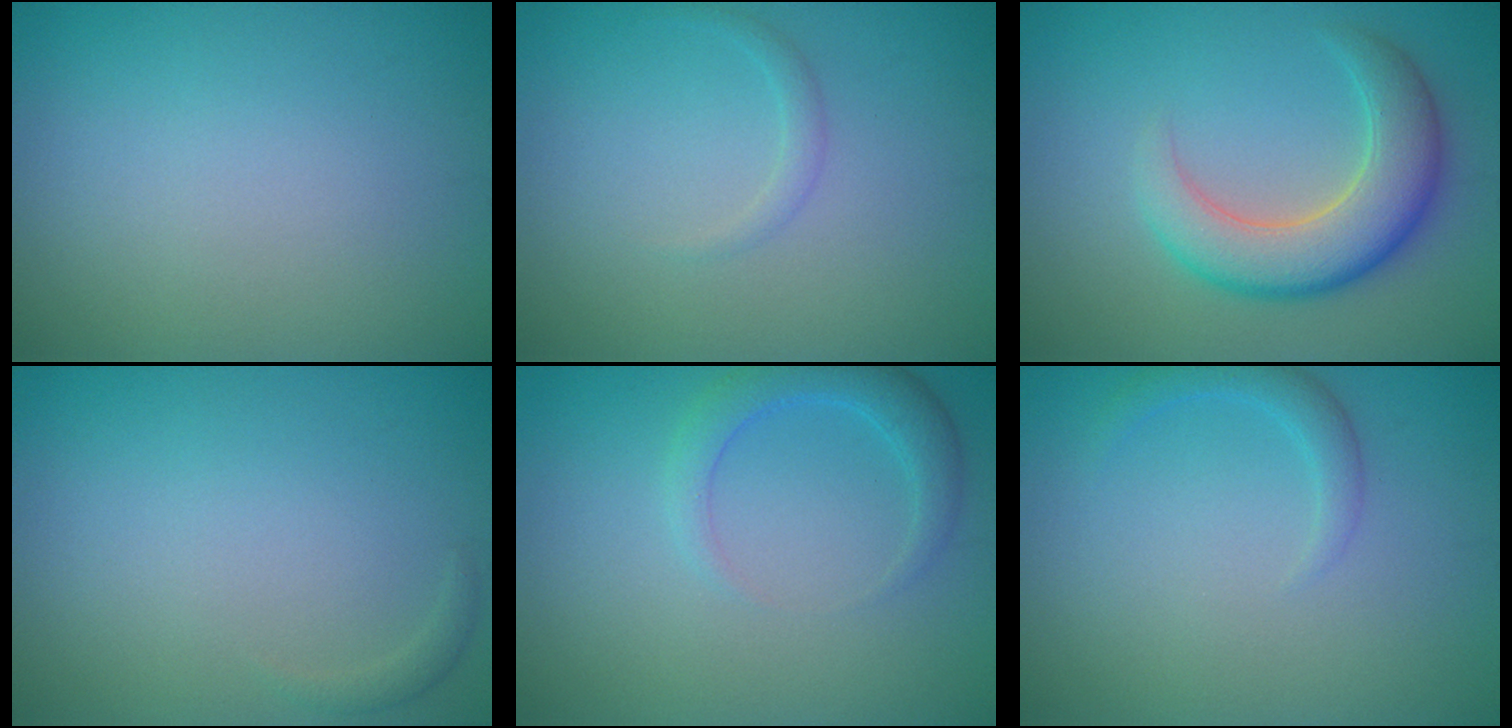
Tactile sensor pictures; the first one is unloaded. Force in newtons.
{"total": 1.0, "press": 1.0, "slide": 0.1}
{"total": 6.0, "press": 5.9, "slide": 0.3}
{"total": 0.7, "press": 0.7, "slide": 0.1}
{"total": 2.6, "press": 2.6, "slide": 0.2}
{"total": 1.6, "press": 1.6, "slide": 0.1}